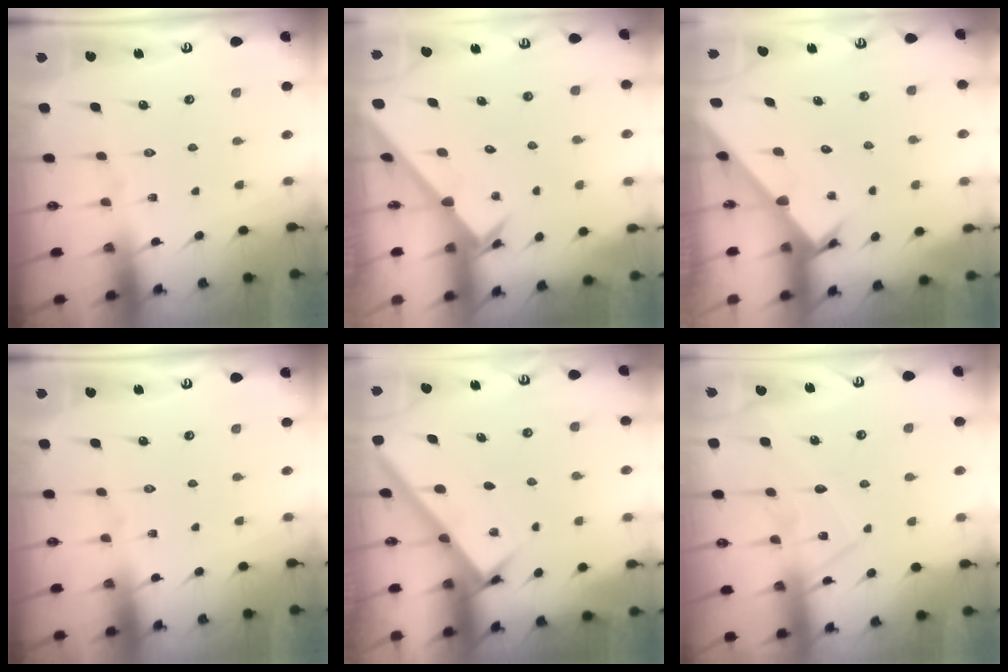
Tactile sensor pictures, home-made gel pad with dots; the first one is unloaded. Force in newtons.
{"total": 2.6, "press": 2.6, "slide": 0.2}
{"total": 2.2, "press": 2.2, "slide": 0.1}
{"total": 0.0}
{"total": 2.9, "press": 2.9, "slide": 0.2}
{"total": 11.8, "press": 11.8, "slide": 0.9}